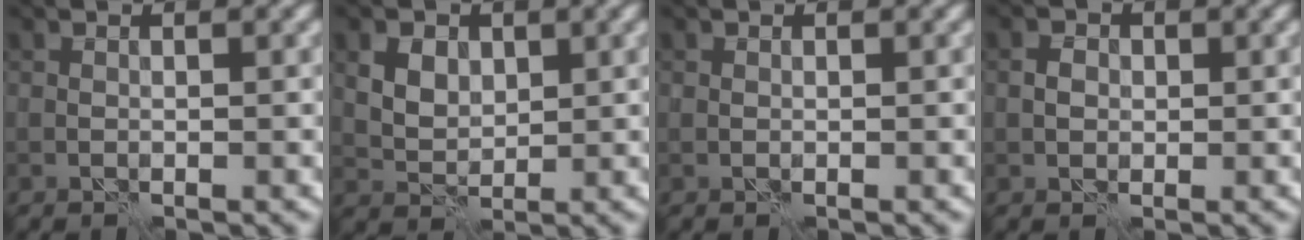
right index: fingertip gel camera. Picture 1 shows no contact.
{"total": 3.7, "force": [1.4, 2.7, 2.1], "torque": [-0.044, 0.006, 0.025]}
{"total": 0.0}
{"total": 1.3, "force": [0.0, 1.2, 0.6], "torque": [-0.011, 0.004, -0.003]}